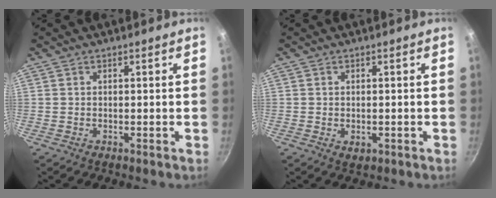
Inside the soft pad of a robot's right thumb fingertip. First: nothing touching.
{"total": 1.9, "force": [-0.4, 1.3, 1.3], "torque": [-0.020, -0.003, -0.003]}